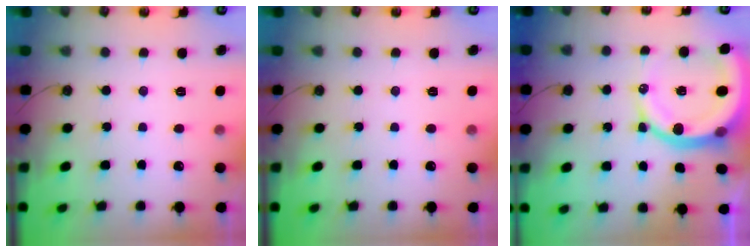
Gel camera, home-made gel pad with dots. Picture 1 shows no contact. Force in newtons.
{"total": 0.0}
{"total": 15.0, "press": 14.9, "slide": 2.0}